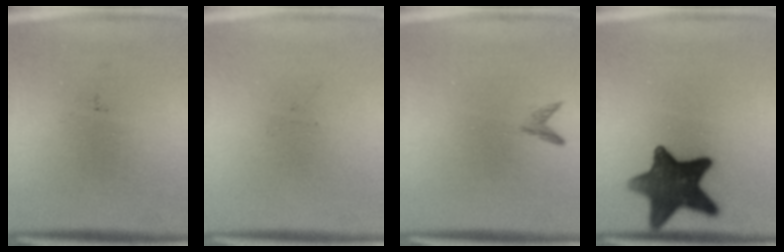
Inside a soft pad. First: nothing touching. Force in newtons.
{"total": 0.0}
{"total": 0.8}
{"total": 13.3}